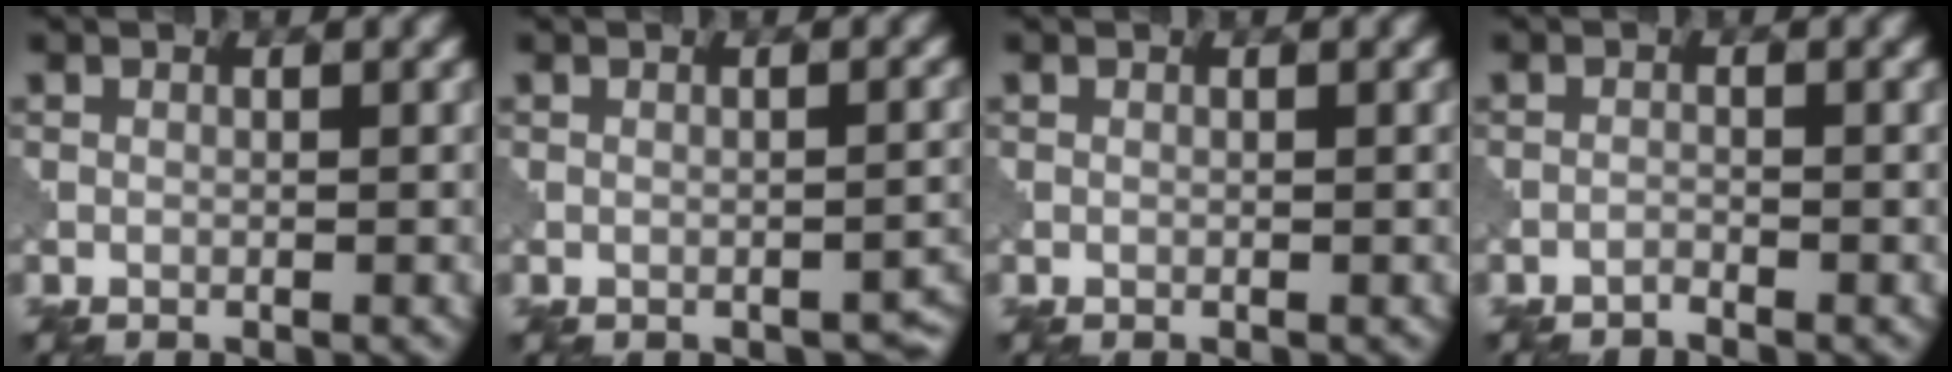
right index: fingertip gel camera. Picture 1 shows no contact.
{"total": 1.4, "force": [-1.1, 0.7, 0.6], "torque": [-0.005, -0.003, -0.010]}
{"total": 0.0}
{"total": 0.7, "force": [-0.7, 0.0, 0.1], "torque": [0.002, 0.003, -0.016]}